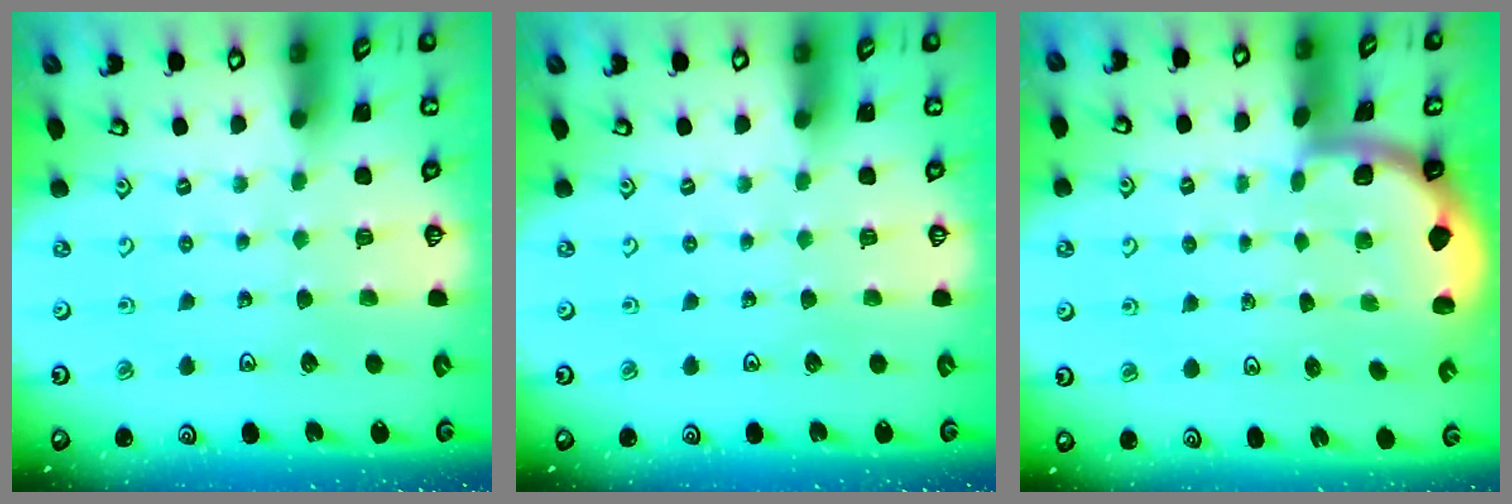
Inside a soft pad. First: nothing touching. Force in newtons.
{"total": 0.0}
{"total": 1.4, "press": 1.4, "slide": 0.1}